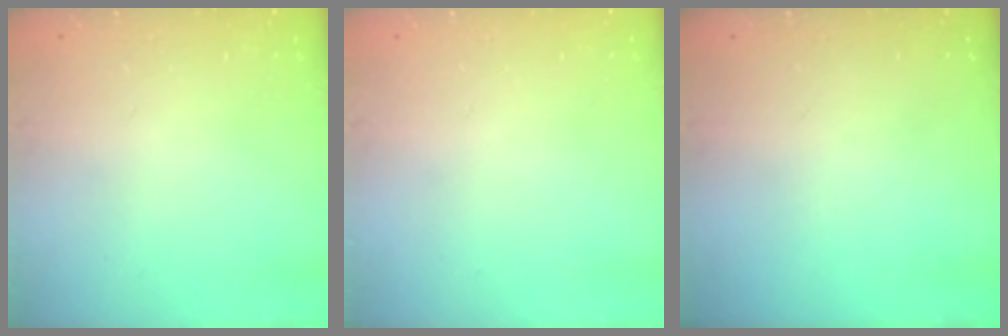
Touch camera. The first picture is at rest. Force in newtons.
{"total": 0.0}
{"total": 0.0}